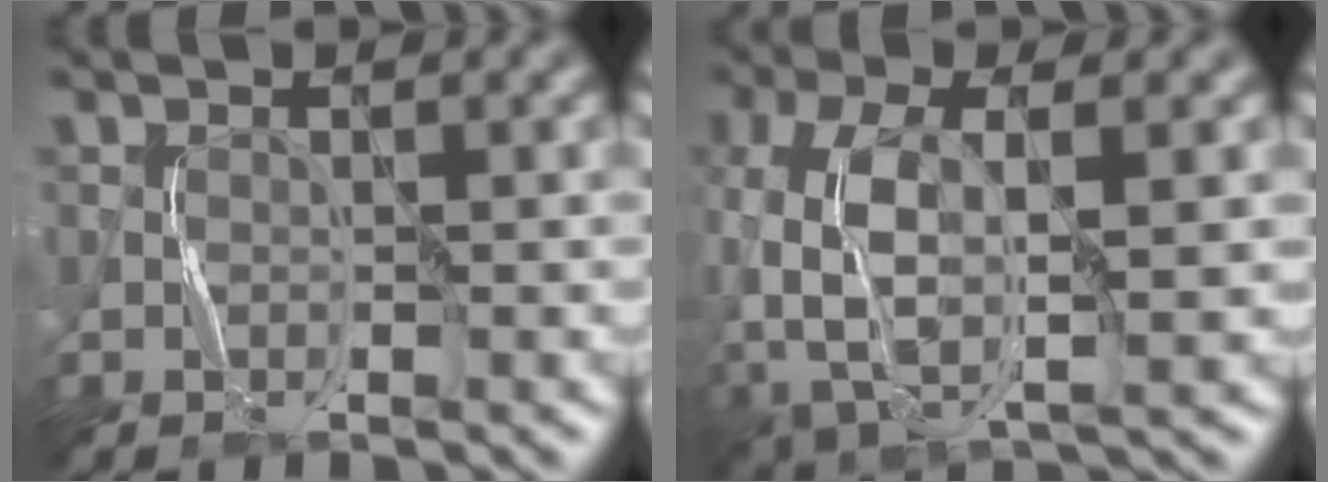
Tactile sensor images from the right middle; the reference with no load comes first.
{"total": 8.5, "force": [-1.2, 4.6, 7.1], "torque": [-0.175, -0.003, -0.026]}